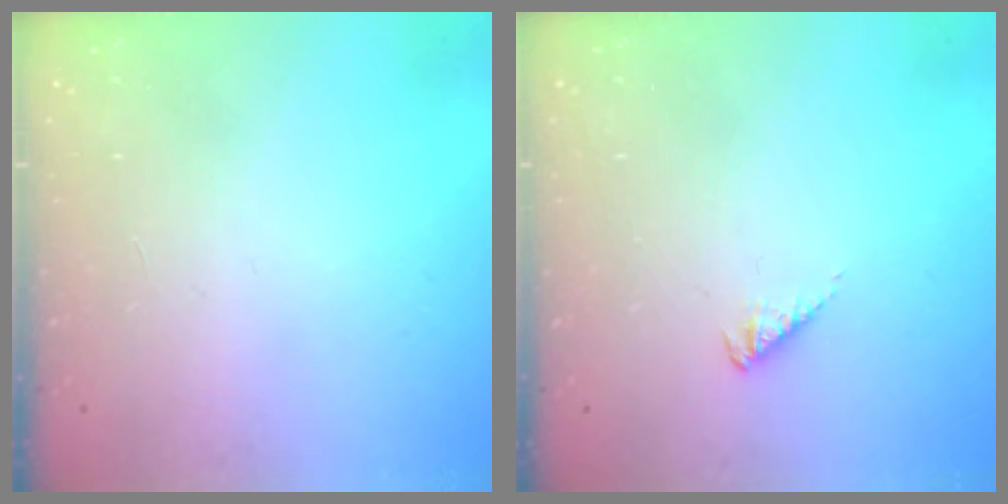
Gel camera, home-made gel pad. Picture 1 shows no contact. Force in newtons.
{"total": 3.0, "press": 2.9, "slide": 0.5}